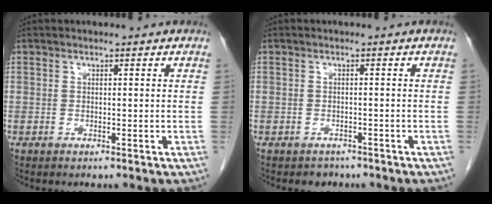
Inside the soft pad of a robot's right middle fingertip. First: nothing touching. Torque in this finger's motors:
{"motor_torque": [-0.29, -0.22, 0.00, -0.01]}